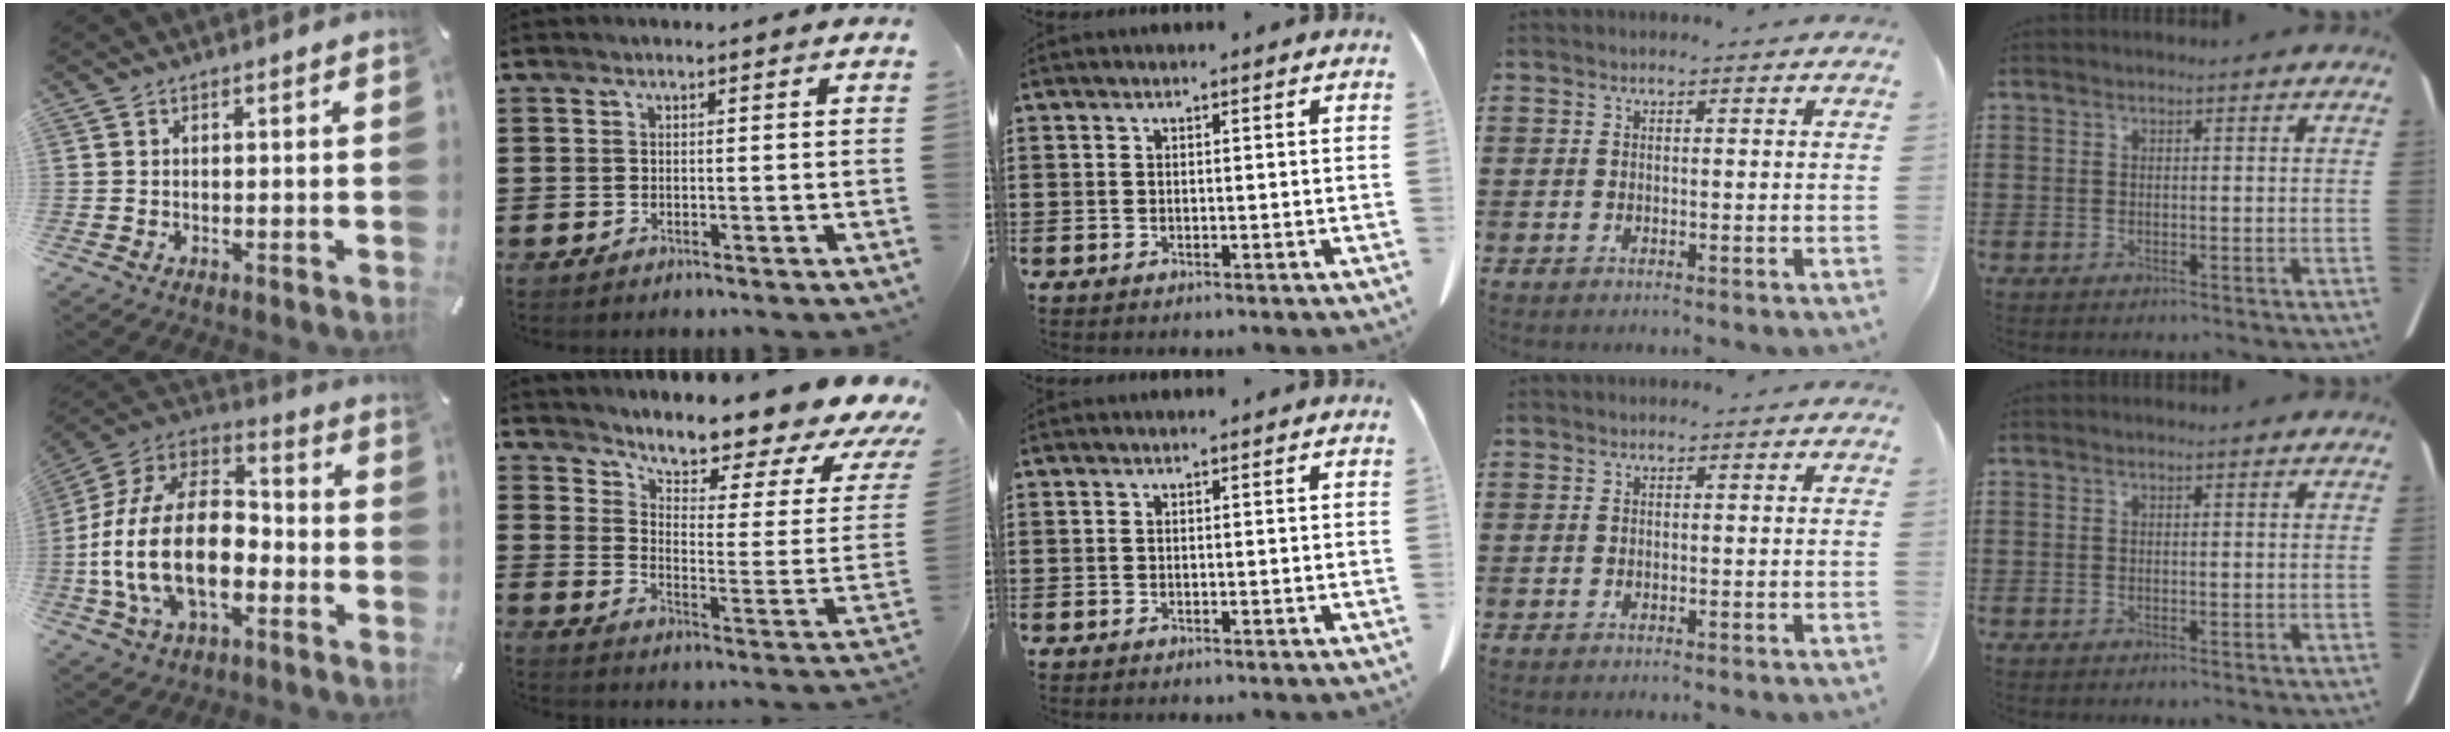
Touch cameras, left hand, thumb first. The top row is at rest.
{"thumb": {"total": 21.9, "force": [-5.9, 13.5, 16.2], "torque": [-0.346, 0.028, -0.096]}, "index": {"total": 9.9, "force": [8.7, 2.0, 4.3], "torque": [-0.073, -0.082, 0.140]}}